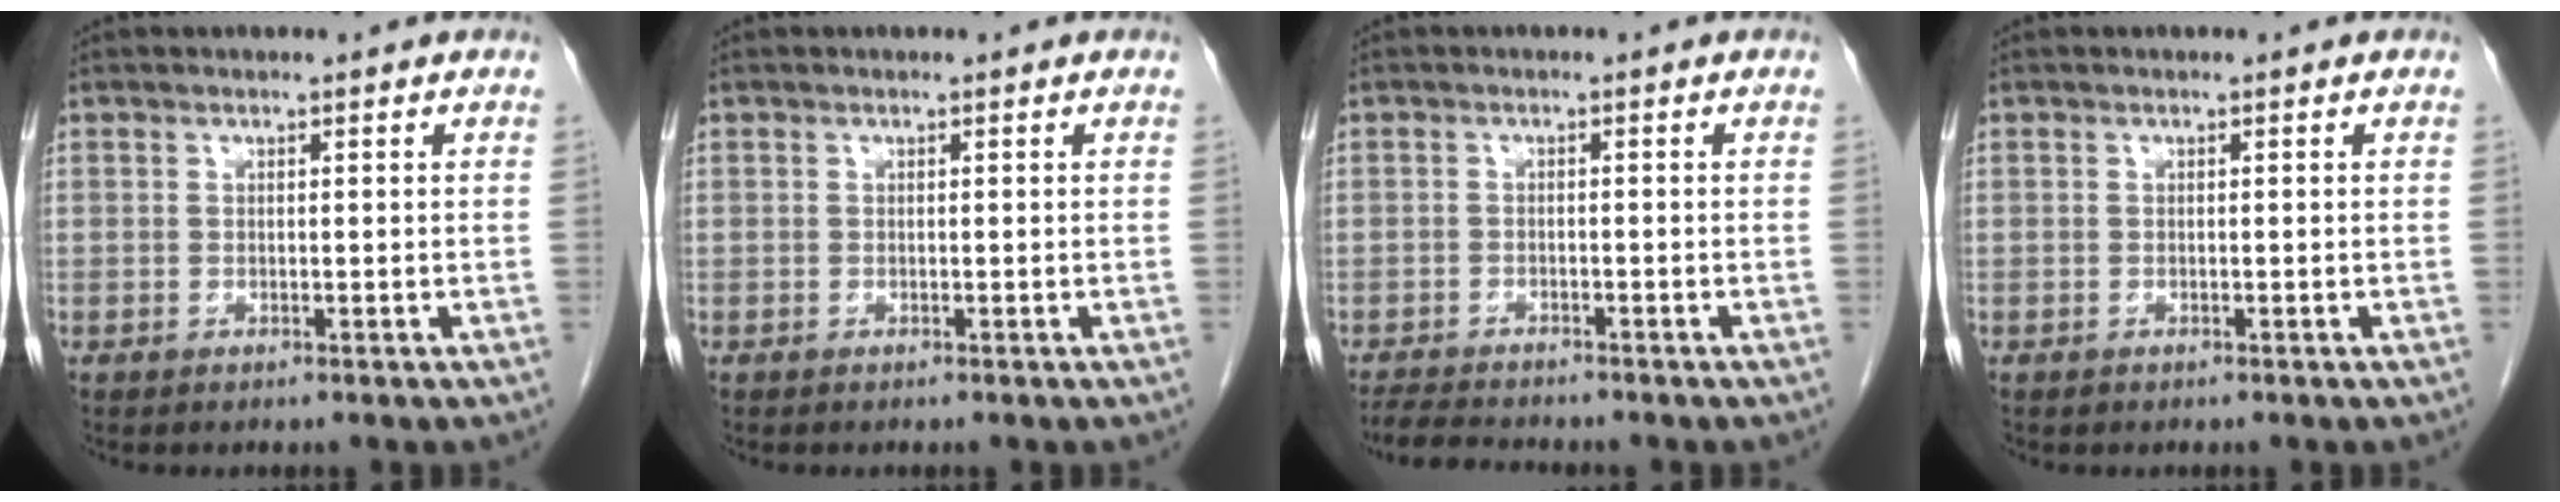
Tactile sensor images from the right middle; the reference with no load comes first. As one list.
[{"total": 0.0}, {"total": 4.8, "force": [-4.5, 0.3, 1.5], "torque": [-0.028, -0.019, -0.075]}, {"total": 0.0}]